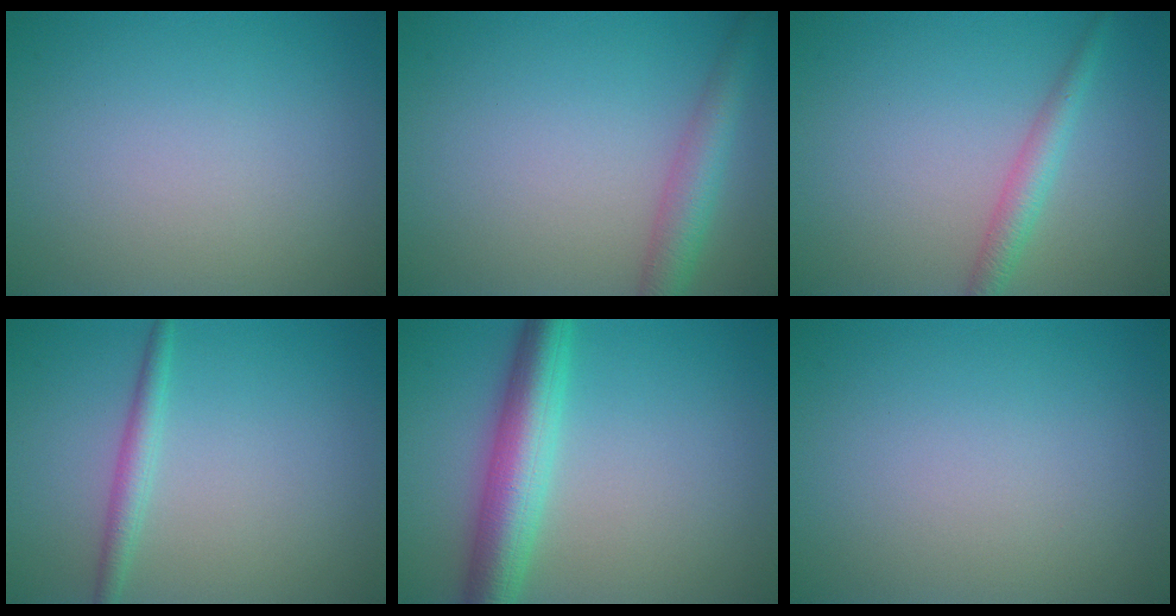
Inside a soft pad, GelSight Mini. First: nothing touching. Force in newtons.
{"total": 3.5, "press": 3.5, "slide": 0.2}
{"total": 2.2, "press": 2.2, "slide": 0.2}
{"total": 1.9, "press": 1.9, "slide": 0.1}
{"total": 6.0, "press": 6.0, "slide": 0.1}
{"total": 0.0}